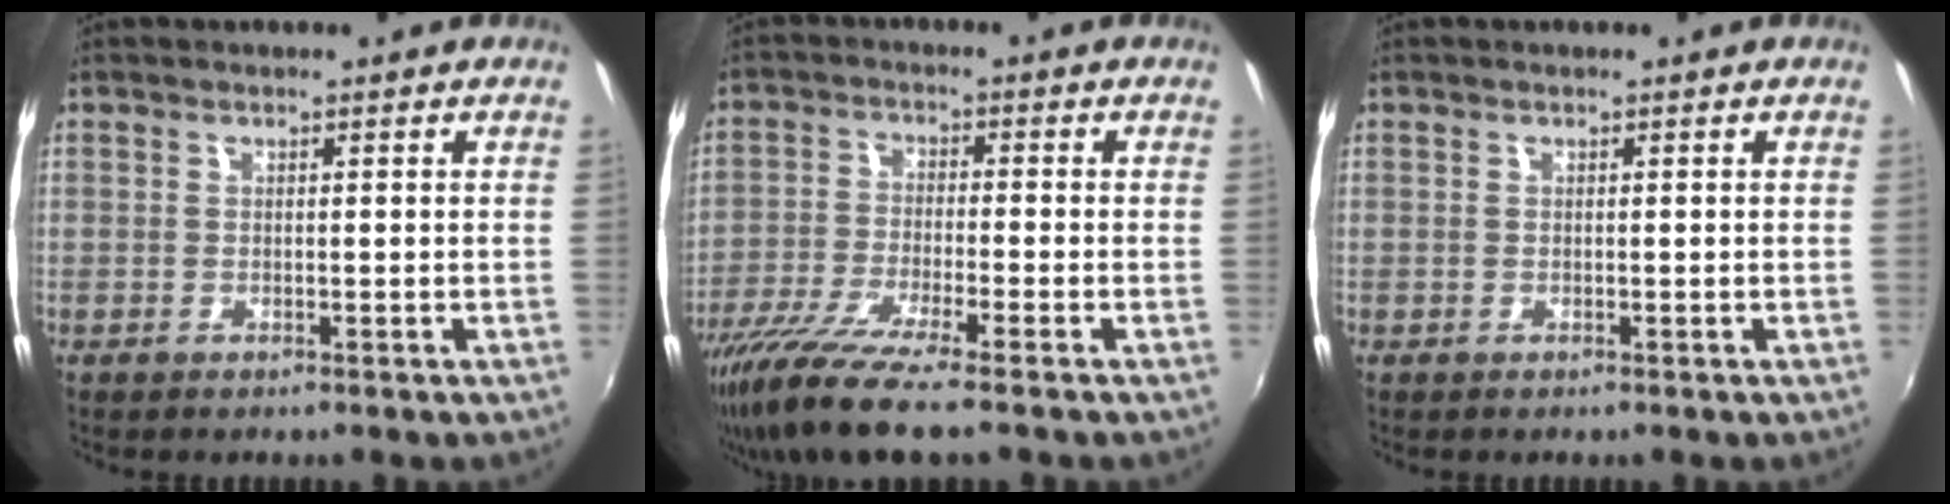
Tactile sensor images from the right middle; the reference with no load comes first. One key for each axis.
{"total": 11.5, "fx": -8.7, "fy": 0.7, "fz": 7.4, "tx": -0.163, "ty": -0.039, "tz": -0.161}
{"total": 0.0}